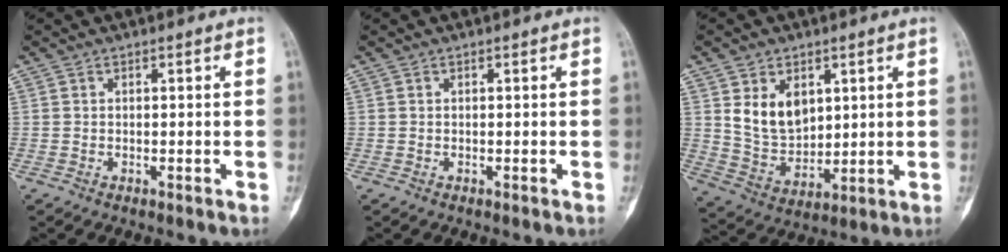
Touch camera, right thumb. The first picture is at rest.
{"total": 0.0}
{"total": 9.9, "force": [3.5, 6.9, 6.2], "torque": [-0.086, -0.025, 0.084]}